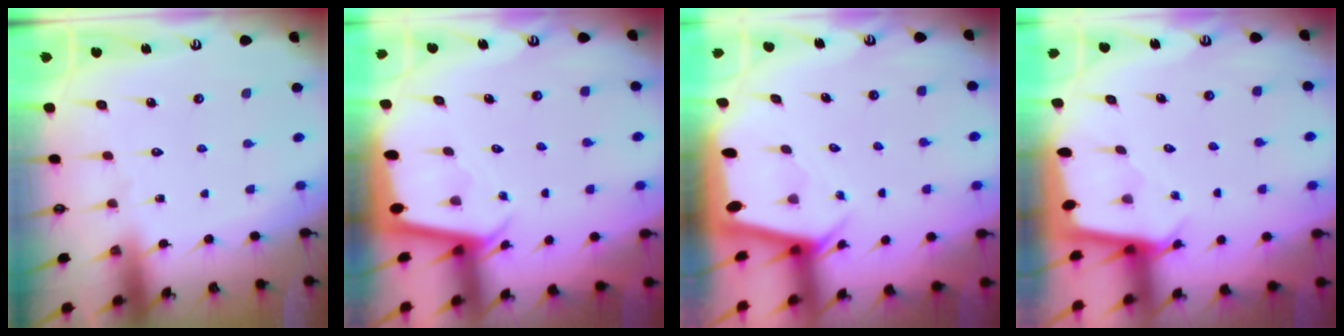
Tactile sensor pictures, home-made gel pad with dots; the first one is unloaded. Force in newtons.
{"total": 2.2, "press": 2.2, "slide": 0.1}
{"total": 3.0, "press": 3.0, "slide": 0.1}
{"total": 2.4, "press": 2.4, "slide": 0.2}